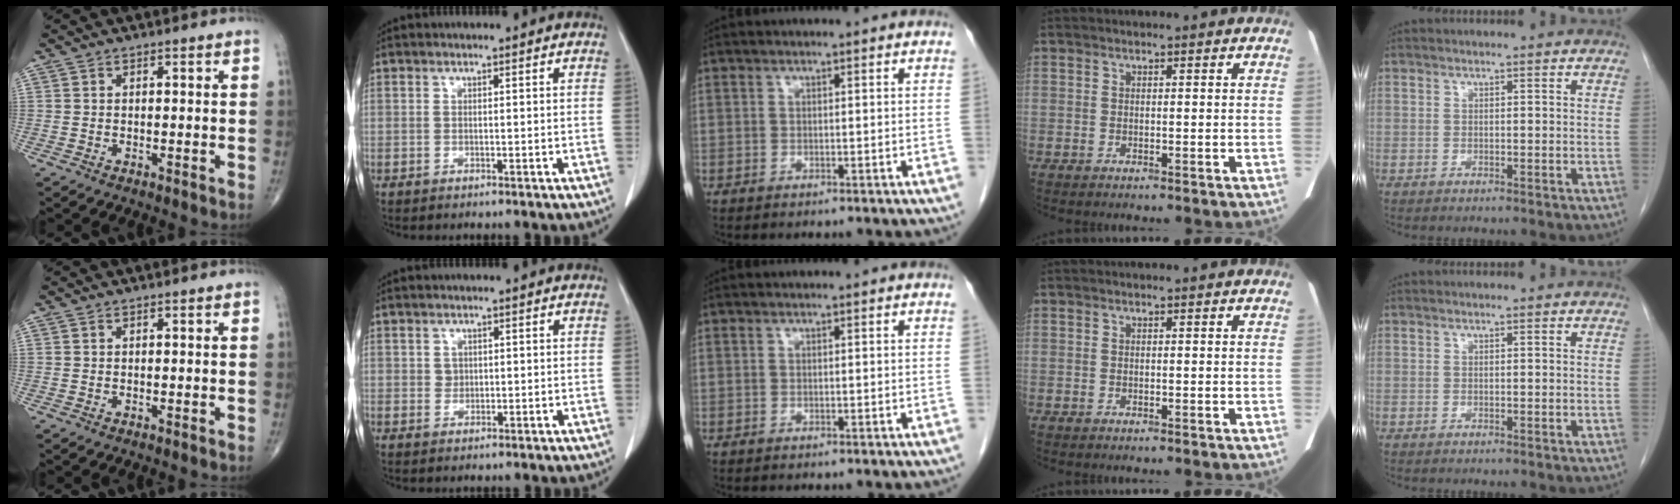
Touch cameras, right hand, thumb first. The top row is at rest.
{"index": {"total": 1.6, "force": [0.3, 1.4, 0.6], "torque": [-0.010, 0.004, 0.010]}}